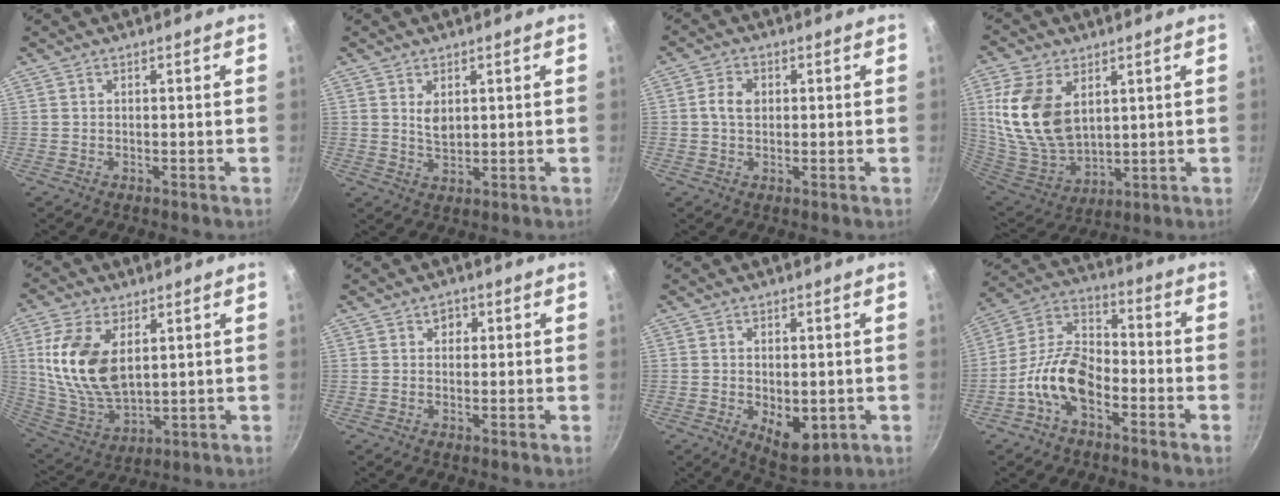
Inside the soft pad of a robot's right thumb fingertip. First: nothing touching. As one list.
[{"total": 3.3, "force": [1.2, 1.9, 2.5], "torque": [-0.041, -0.012, 0.026]}, {"total": 4.3, "force": [0.6, 2.9, 3.1], "torque": [-0.055, 0.008, 0.004]}, {"total": 17.1, "force": [4.9, 10.8, 12.3], "torque": [-0.229, -0.033, 0.110]}, {"total": 16.0, "force": [4.1, 9.1, 12.5], "torque": [-0.235, -0.026, 0.094]}, {"total": 2.2, "force": [0.8, 1.8, 0.9], "torque": [0.002, -0.004, 0.010]}, {"total": 8.2, "force": [-1.6, 4.8, 6.5], "torque": [-0.078, -0.013, -0.007]}, {"total": 12.5, "force": [-5.3, 7.2, 8.7], "torque": [-0.148, 0.056, -0.120]}]